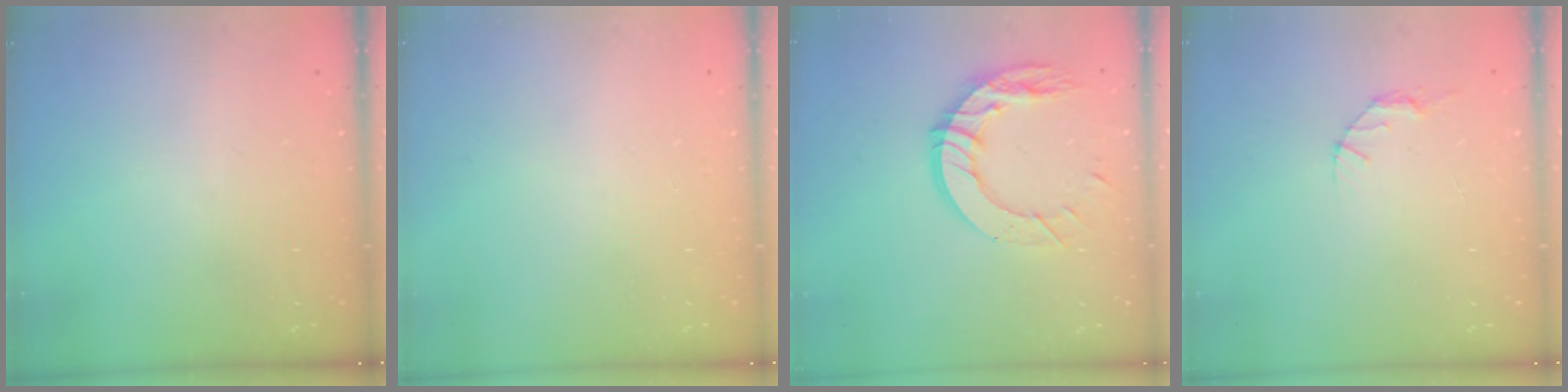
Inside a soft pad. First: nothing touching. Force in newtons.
{"total": 0.0}
{"total": 14.0, "press": 13.9, "slide": 1.5}
{"total": 2.7, "press": 2.7, "slide": 0.4}